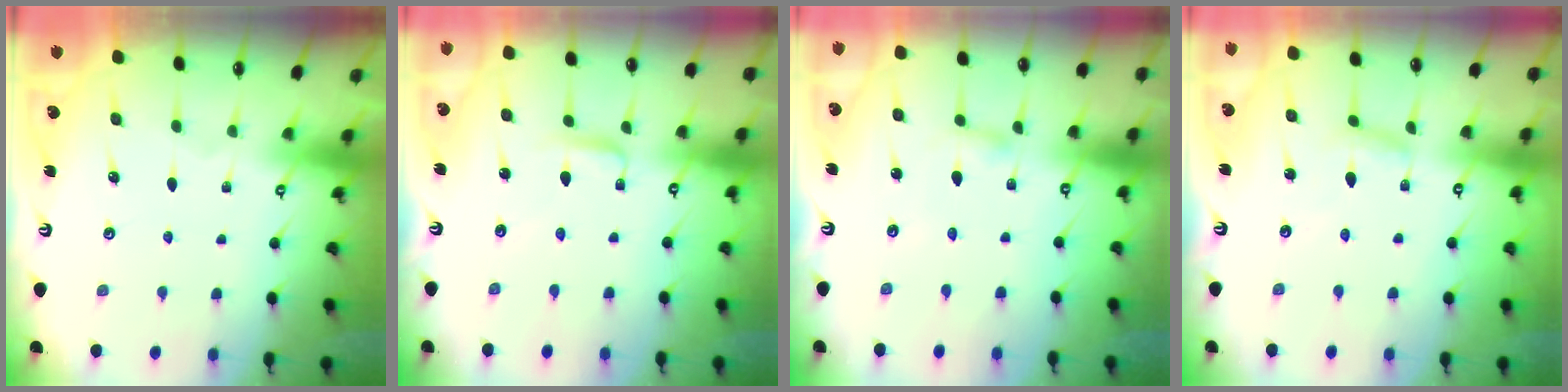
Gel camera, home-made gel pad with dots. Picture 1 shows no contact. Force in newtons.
{"total": 3.0, "press": 3.0, "slide": 0.4}
{"total": 2.1, "press": 2.1, "slide": 0.1}
{"total": 6.1, "press": 6.1, "slide": 0.3}